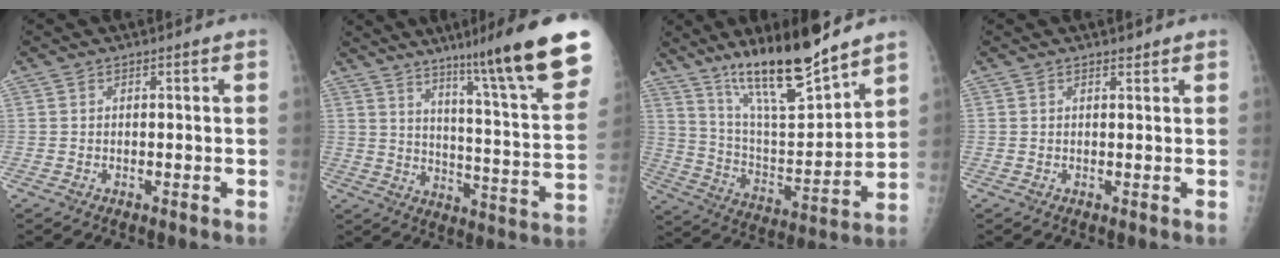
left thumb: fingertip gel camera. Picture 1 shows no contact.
{"total": 21.9, "force": [15.1, 1.2, 15.8], "torque": [-0.198, -0.079, 0.217]}
{"total": 19.0, "force": [14.6, 3.5, 11.7], "torque": [-0.171, -0.087, 0.261]}
{"total": 0.8, "force": [0.7, 0.2, 0.2], "torque": [-0.004, -0.006, 0.011]}